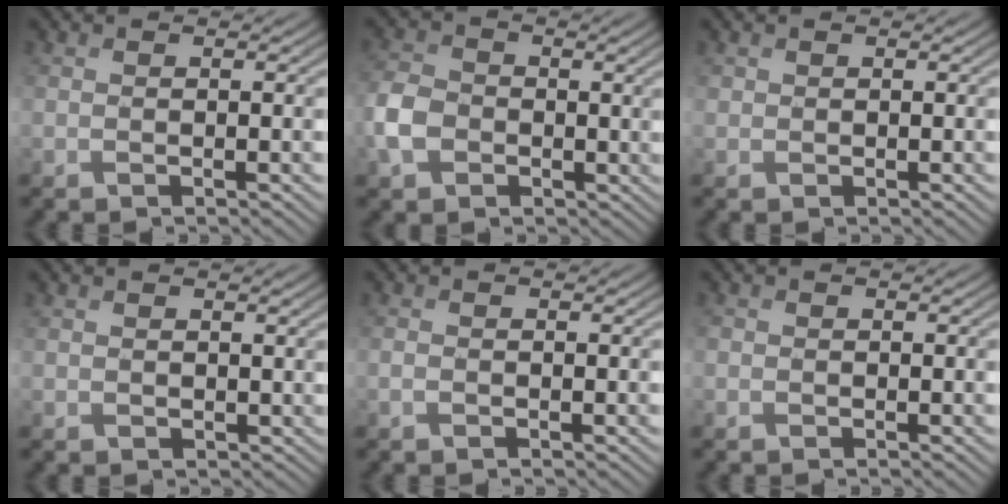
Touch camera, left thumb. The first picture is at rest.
{"total": 5.9, "force": [-1.7, 4.8, 3.1], "torque": [-0.085, -0.007, -0.046]}
{"total": 0.7, "force": [0.4, 0.5, 0.1], "torque": [-0.002, -0.002, 0.009]}
{"total": 0.9, "force": [0.6, 0.6, 0.1], "torque": [-0.005, -0.002, 0.013]}
{"total": 0.8, "force": [-0.5, 0.4, 0.5], "torque": [-0.013, -0.002, -0.010]}
{"total": 0.5, "force": [-0.3, 0.4, 0.0], "torque": [-0.001, -0.004, -0.007]}